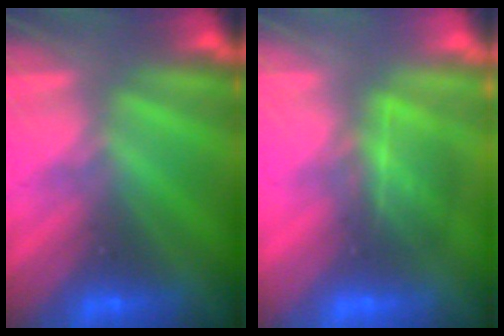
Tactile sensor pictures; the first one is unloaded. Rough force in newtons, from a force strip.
{"total": 4.8}